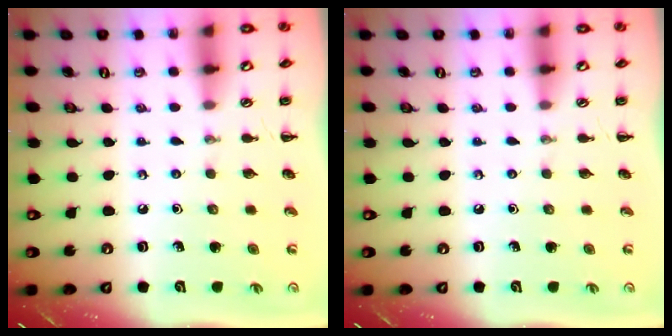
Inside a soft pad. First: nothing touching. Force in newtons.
{"total": 0.0}